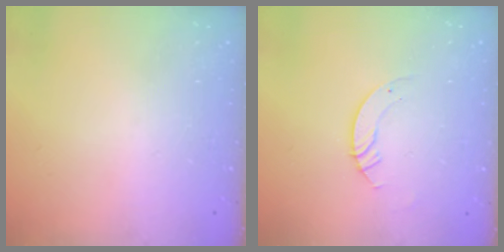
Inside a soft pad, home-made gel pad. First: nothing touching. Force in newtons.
{"total": 3.3, "press": 3.3, "slide": 0.2}